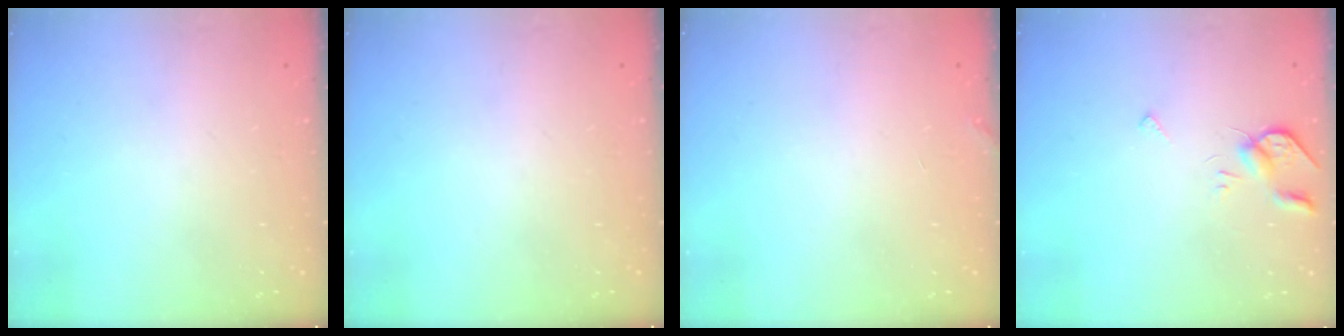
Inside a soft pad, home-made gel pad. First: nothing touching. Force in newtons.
{"total": 0.0}
{"total": 2.3, "press": 2.3, "slide": 0.1}
{"total": 5.5, "press": 5.4, "slide": 0.7}